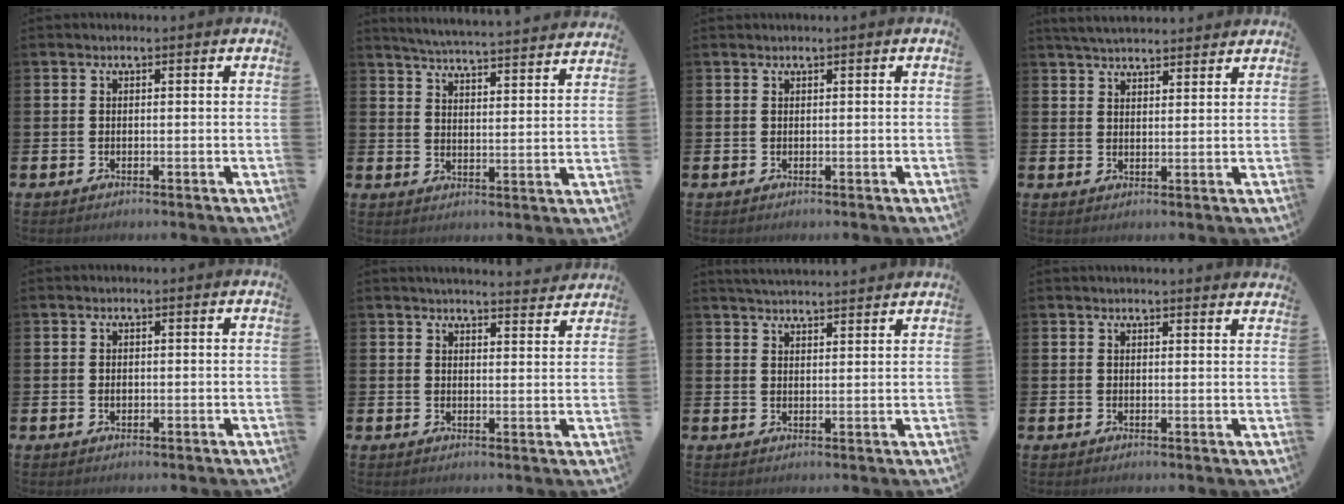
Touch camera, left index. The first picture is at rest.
{"total": 5.4, "force": [5.3, -0.3, 0.7], "torque": [-0.027, -0.048, 0.089]}
{"total": 0.0}
{"total": 4.0, "force": [3.9, 0.5, 0.6], "torque": [-0.016, -0.017, 0.073]}
{"total": 0.7, "force": [0.0, 0.5, 0.5], "torque": [-0.004, 0.002, -0.002]}
{"total": 4.2, "force": [4.2, 0.1, 0.3], "torque": [-0.003, -0.030, 0.073]}
{"total": 3.7, "force": [3.7, -0.2, 0.0], "torque": [-0.011, -0.018, 0.067]}
{"total": 2.0, "force": [2.0, -0.2, -0.1], "torque": [0.004, -0.012, 0.036]}